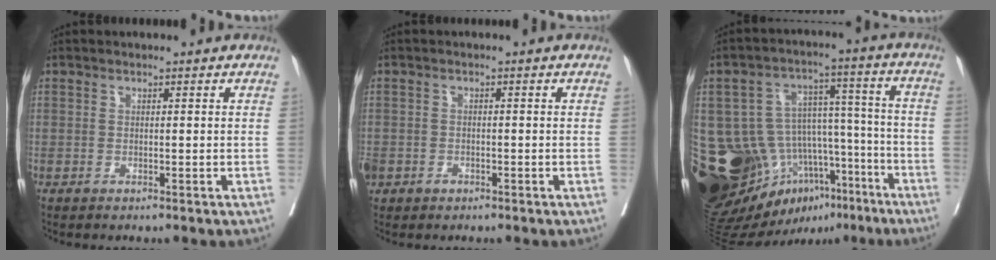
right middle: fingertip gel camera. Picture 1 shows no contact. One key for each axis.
{"total": 6.7, "fx": -2.6, "fy": 5.7, "fz": 2.6, "tx": -0.092, "ty": 0.005, "tz": -0.039}
{"total": 23.5, "fx": -11.2, "fy": 15.1, "fz": 14.0, "tx": -0.263, "ty": 0.055, "tz": -0.163}